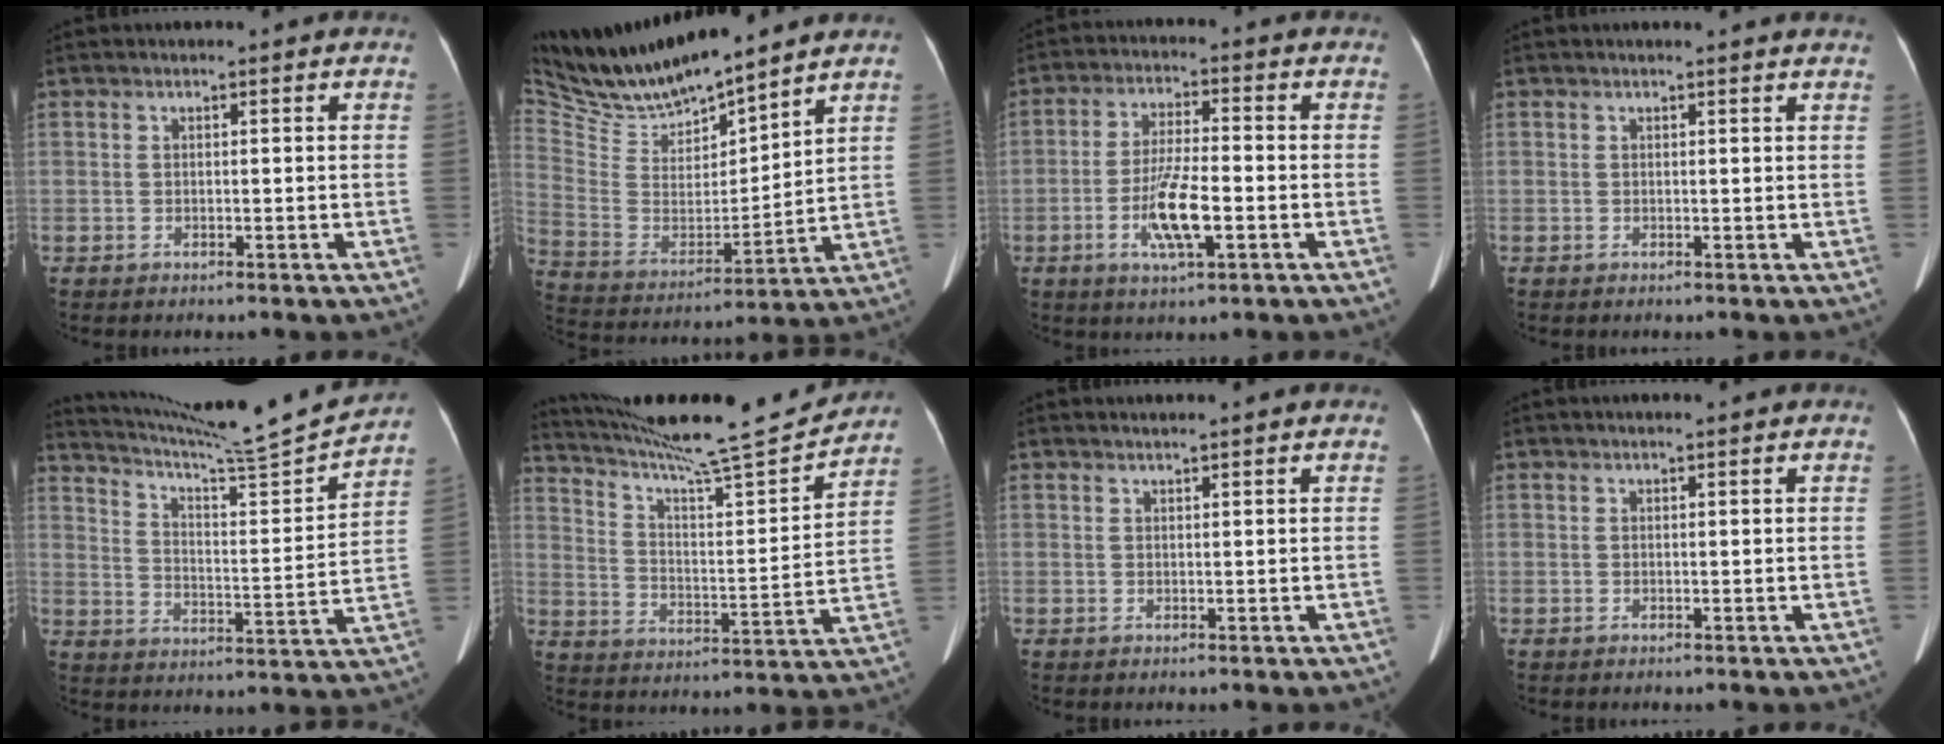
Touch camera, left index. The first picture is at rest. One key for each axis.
{"total": 12.3, "fx": 11.7, "fy": 1.7, "fz": 3.3, "tx": -0.081, "ty": 0.006, "tz": 0.235}
{"total": 8.0, "fx": -2.6, "fy": 1.4, "fz": 7.4, "tx": -0.146, "ty": -0.006, "tz": -0.049}
{"total": 4.2, "fx": 4.0, "fy": 0.4, "fz": 1.0, "tx": -0.012, "ty": 0.011, "tz": 0.027}
{"total": 18.0, "fx": 17.1, "fy": -2.4, "fz": 5.1, "tx": -0.097, "ty": -0.053, "tz": 0.250}
{"total": 19.1, "fx": 17.8, "fy": -0.4, "fz": 7.0, "tx": -0.126, "ty": -0.029, "tz": 0.271}
{"total": 2.2, "fx": 2.0, "fy": -0.3, "fz": 0.8, "tx": -0.013, "ty": 0.013, "tz": 0.030}
{"total": 1.6, "fx": 1.4, "fy": 0.0, "fz": 0.8, "tx": -0.008, "ty": 0.015, "tz": 0.019}